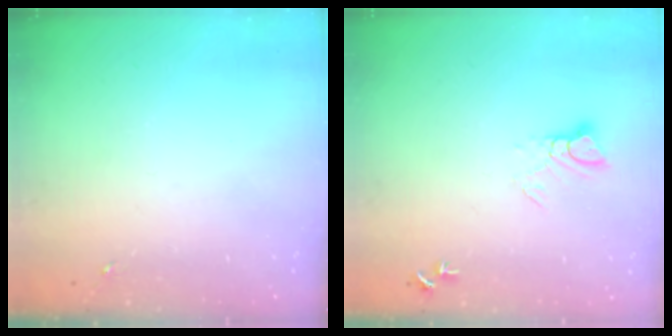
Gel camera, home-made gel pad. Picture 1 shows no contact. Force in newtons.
{"total": 4.3, "press": 4.3, "slide": 0.2}